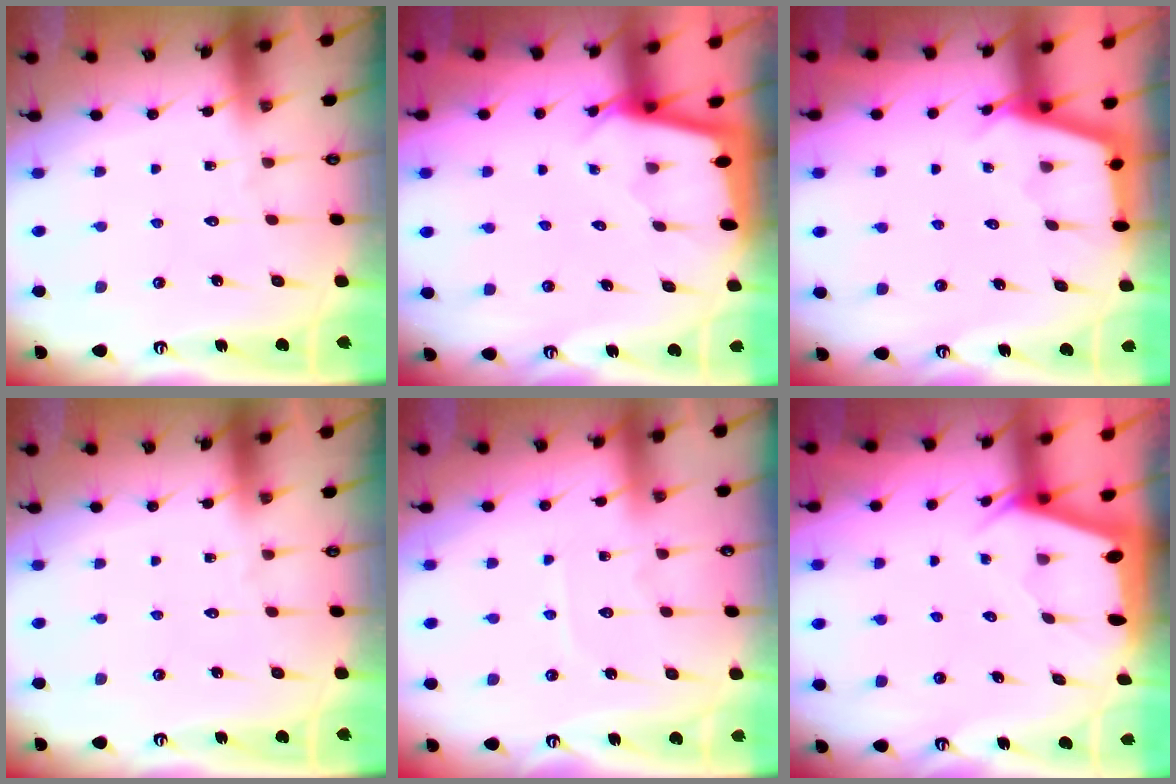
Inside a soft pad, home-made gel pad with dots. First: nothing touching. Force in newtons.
{"total": 1.9, "press": 1.9, "slide": 0.1}
{"total": 3.0, "press": 3.0, "slide": 0.3}
{"total": 0.0}
{"total": 4.0, "press": 4.0, "slide": 0.4}
{"total": 2.0, "press": 2.0, "slide": 0.3}